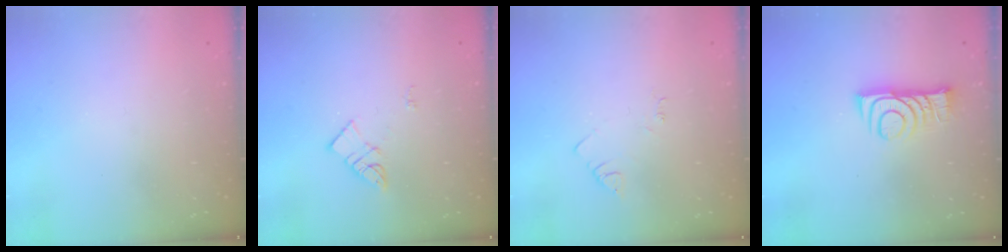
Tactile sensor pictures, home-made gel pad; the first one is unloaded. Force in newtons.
{"total": 6.2, "press": 6.2, "slide": 0.2}
{"total": 2.7, "press": 2.7, "slide": 0.4}
{"total": 8.8, "press": 8.8, "slide": 0.8}